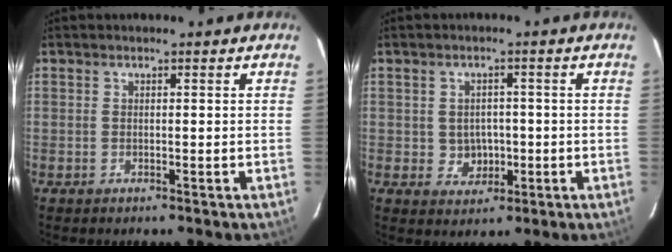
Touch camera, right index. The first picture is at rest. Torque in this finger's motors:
{"motor_torque": [0.07, -0.01, -0.02, 0.00]}